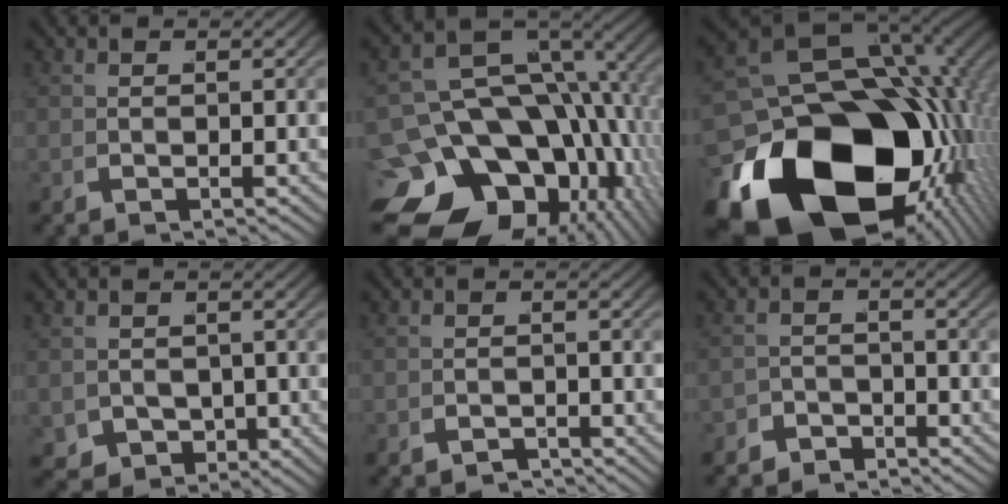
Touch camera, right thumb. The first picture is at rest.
{"total": 19.9, "force": [-5.7, 13.9, 13.0], "torque": [-0.224, -0.065, -0.073]}
{"total": 27.6, "force": [-6.9, 16.3, 21.2], "torque": [-0.361, -0.085, -0.074]}
{"total": 6.6, "force": [-2.5, 5.4, 2.9], "torque": [-0.065, -0.049, -0.021]}
{"total": 1.6, "force": [-1.5, 0.0, -0.4], "torque": [0.018, -0.001, -0.032]}
{"total": 3.2, "force": [-3.1, 0.9, -0.4], "torque": [0.033, -0.003, -0.060]}